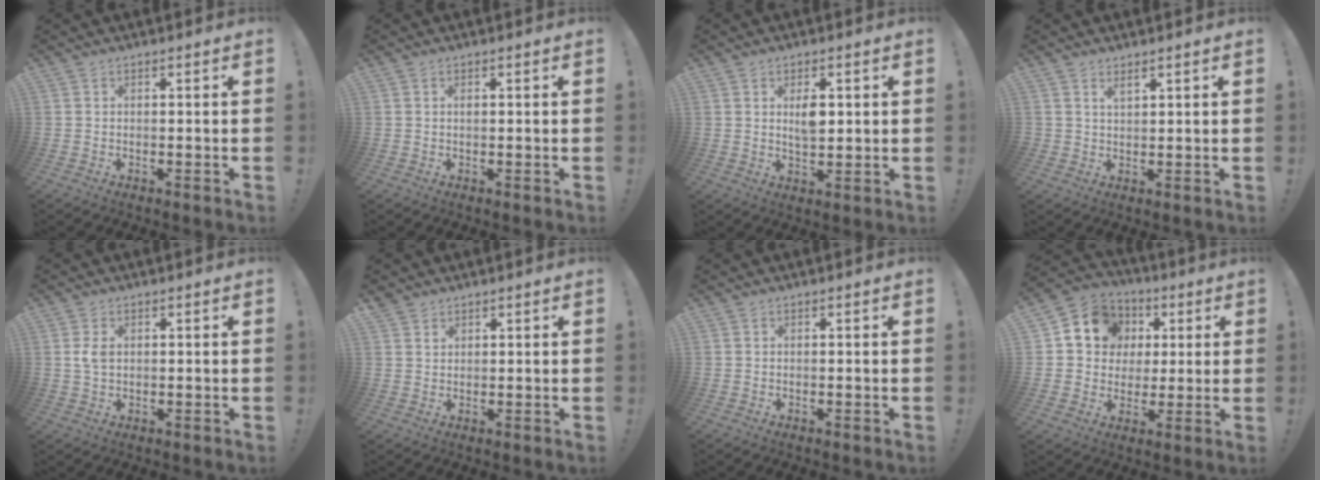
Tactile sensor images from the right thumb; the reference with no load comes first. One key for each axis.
{"total": 0.7, "fx": 0.1, "fy": 0.4, "fz": 0.5, "tx": -0.012, "ty": 0.002, "tz": 0.002}
{"total": 5.3, "fx": 1.2, "fy": 3.0, "fz": 4.2, "tx": -0.049, "ty": -0.008, "tz": 0.013}
{"total": 2.1, "fx": 1.6, "fy": 0.9, "fz": 1.0, "tx": -0.006, "ty": -0.011, "tz": 0.027}
{"total": 3.3, "fx": 0.7, "fy": 1.9, "fz": 2.6, "tx": -0.050, "ty": -0.001, "tz": 0.010}
{"total": 2.4, "fx": 1.9, "fy": 1.6, "fz": 0.3, "tx": 0.005, "ty": -0.015, "tz": 0.032}
{"total": 0.0}
{"total": 12.4, "fx": 3.5, "fy": 11.0, "fz": 4.6, "tx": -0.063, "ty": -0.010, "tz": 0.075}